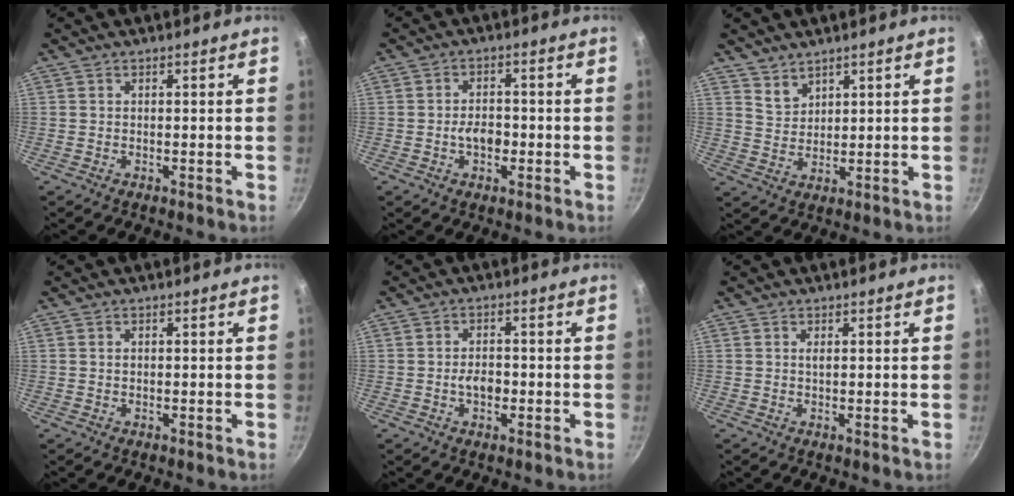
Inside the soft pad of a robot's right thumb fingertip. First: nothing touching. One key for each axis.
{"total": 4.6, "fx": -1.1, "fy": 2.9, "fz": 3.3, "tx": -0.039, "ty": 0.013, "tz": -0.020}
{"total": 3.7, "fx": 3.0, "fy": 2.0, "fz": 0.9, "tx": -0.008, "ty": -0.013, "tz": 0.063}
{"total": 0.7, "fx": 0.2, "fy": 0.5, "fz": 0.5, "tx": -0.008, "ty": 0.002, "tz": 0.002}
{"total": 3.9, "fx": -0.9, "fy": 2.5, "fz": 2.9, "tx": -0.037, "ty": 0.010, "tz": -0.016}
{"total": 0.9, "fx": 0.3, "fy": 0.1, "fz": 0.8, "tx": -0.014, "ty": -0.006, "tz": 0.001}